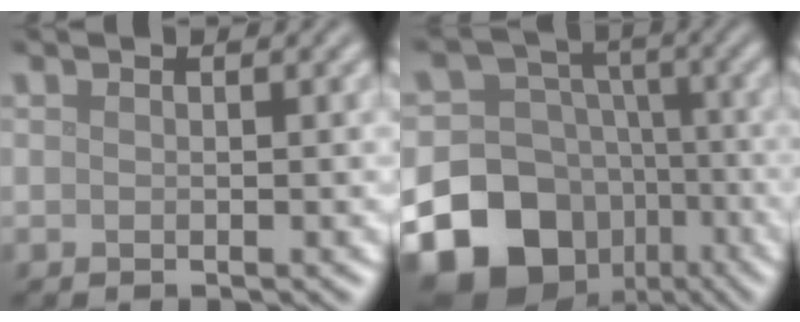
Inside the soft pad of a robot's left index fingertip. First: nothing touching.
{"total": 18.1, "force": [-8.1, 14.6, 7.0], "torque": [-0.149, -0.048, -0.160]}